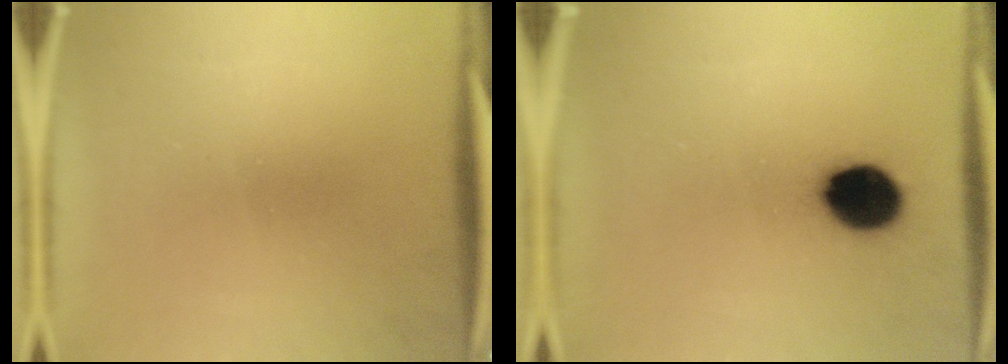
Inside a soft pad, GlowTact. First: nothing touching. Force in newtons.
{"total": 10.9}